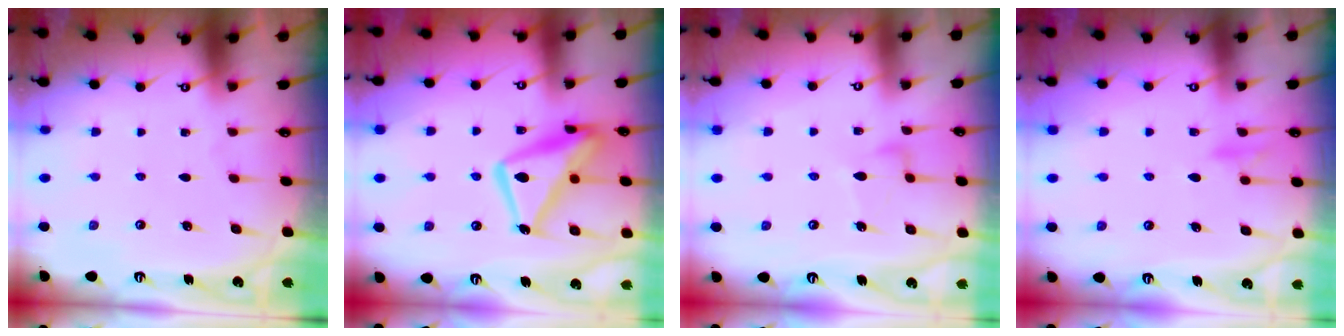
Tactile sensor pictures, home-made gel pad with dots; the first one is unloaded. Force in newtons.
{"total": 15.4, "press": 15.4, "slide": 1.4}
{"total": 6.0, "press": 6.0, "slide": 0.4}
{"total": 9.0, "press": 9.0, "slide": 0.8}